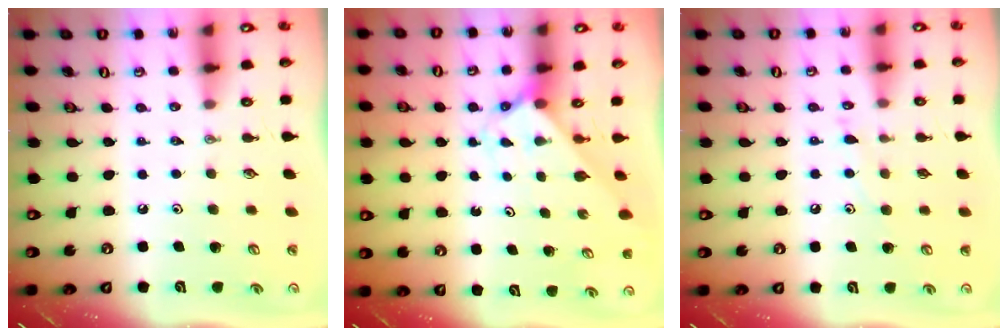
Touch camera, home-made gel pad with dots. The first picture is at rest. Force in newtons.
{"total": 2.3, "press": 2.3, "slide": 0.2}
{"total": 6.2, "press": 6.2, "slide": 0.5}